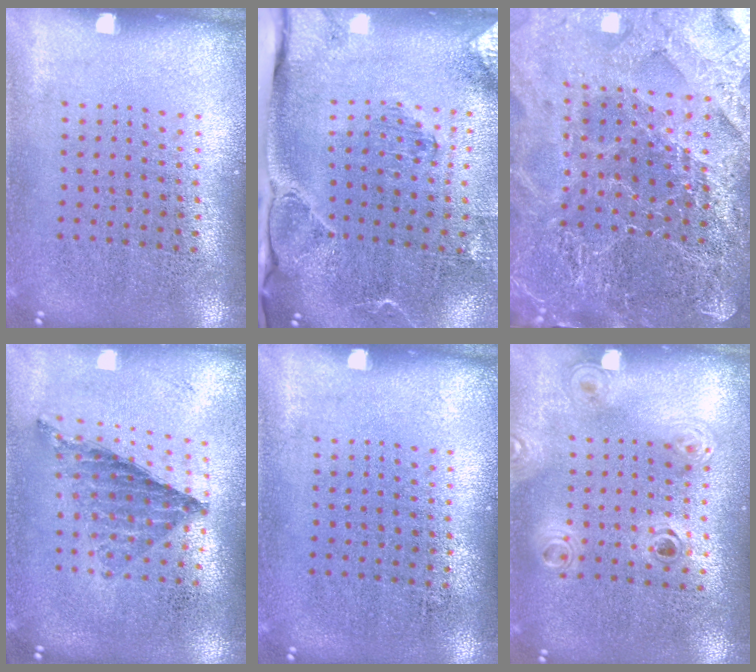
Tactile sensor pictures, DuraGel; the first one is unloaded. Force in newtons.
{"total": 3.0, "press": 2.3, "slide": 1.9}
{"total": 4.5, "press": 4.3, "slide": 1.5}
{"total": 0.7, "press": 0.7, "slide": 0.1}
{"total": 0.0}
{"total": 1.2, "press": 1.0, "slide": 0.6}